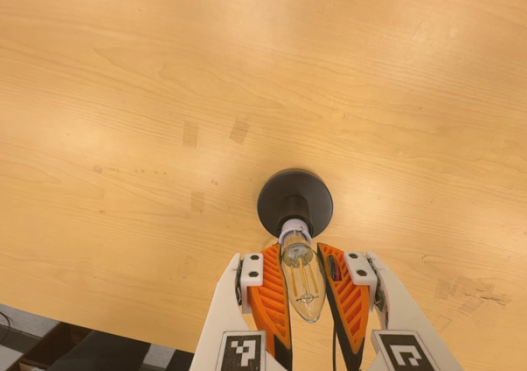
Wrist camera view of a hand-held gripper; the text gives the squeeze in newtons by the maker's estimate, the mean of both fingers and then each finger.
{"total": 20.4, "left": 22.1, "right": 18.7}